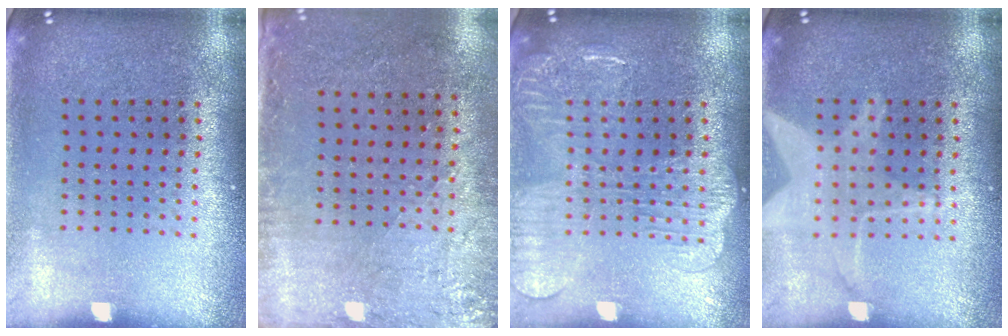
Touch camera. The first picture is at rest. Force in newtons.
{"total": 2.8, "press": 2.3, "slide": 1.6}
{"total": 1.9, "press": 1.8, "slide": 0.5}
{"total": 1.6, "press": 1.6, "slide": 0.2}